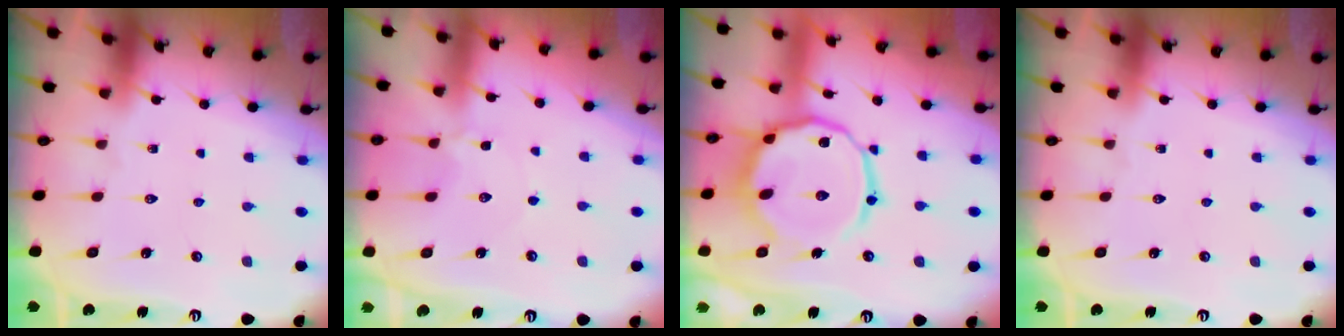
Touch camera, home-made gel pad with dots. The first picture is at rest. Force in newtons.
{"total": 2.2, "press": 2.1, "slide": 0.3}
{"total": 16.1, "press": 16.0, "slide": 1.3}
{"total": 0.0}